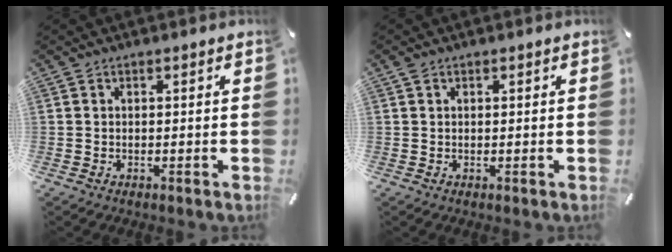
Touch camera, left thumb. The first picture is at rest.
{"total": 1.0, "force": [0.4, 0.7, 0.6], "torque": [-0.013, 0.003, 0.006]}